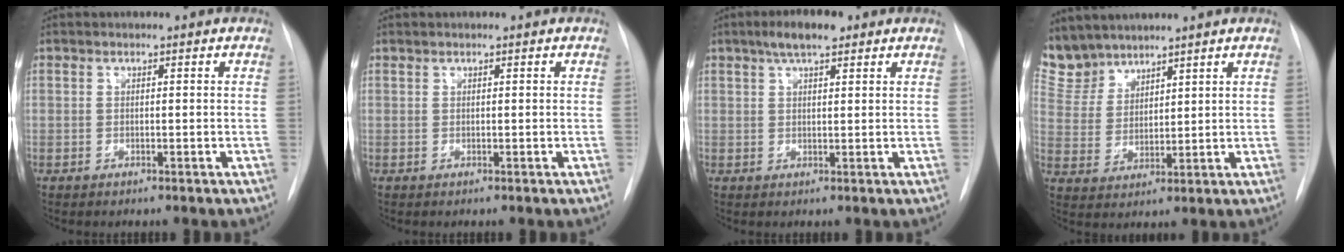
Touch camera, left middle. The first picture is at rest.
{"total": 0.0}
{"total": 5.0, "force": [3.3, 1.5, 3.5], "torque": [-0.062, 0.013, 0.052]}
{"total": 6.9, "force": [6.5, 2.2, 0.2], "torque": [-0.012, 0.003, 0.147]}